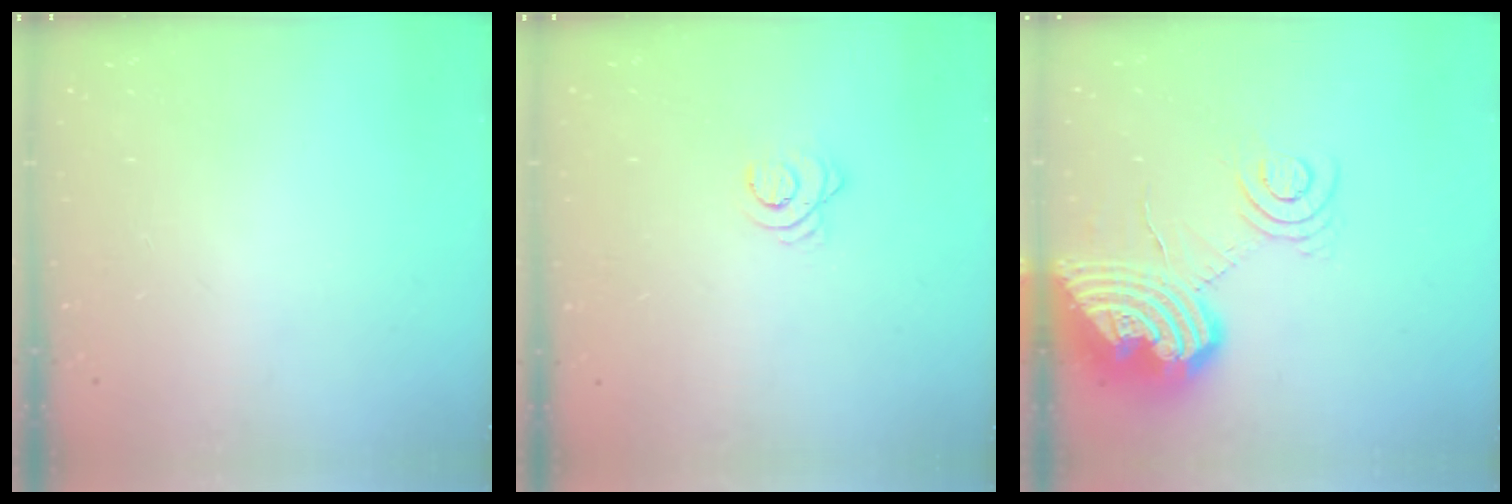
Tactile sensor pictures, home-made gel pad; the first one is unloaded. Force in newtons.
{"total": 3.2, "press": 3.1, "slide": 0.4}
{"total": 16.4, "press": 16.3, "slide": 2.5}